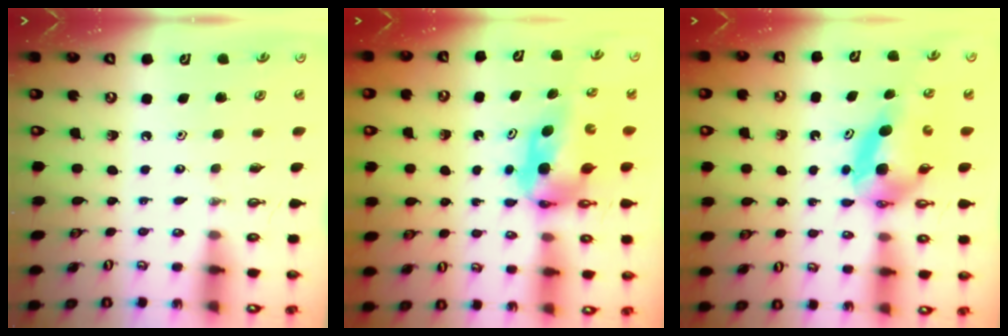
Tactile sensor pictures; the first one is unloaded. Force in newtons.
{"total": 5.4, "press": 5.4, "slide": 0.5}
{"total": 5.3, "press": 5.3, "slide": 0.3}